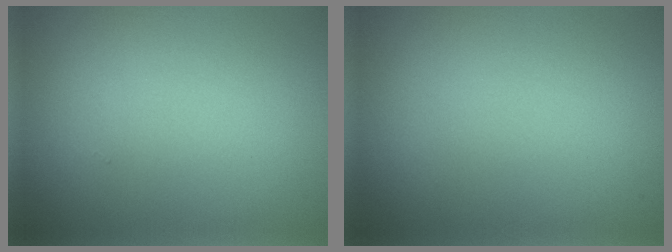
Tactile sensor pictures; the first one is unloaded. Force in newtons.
{"total": 0.0}